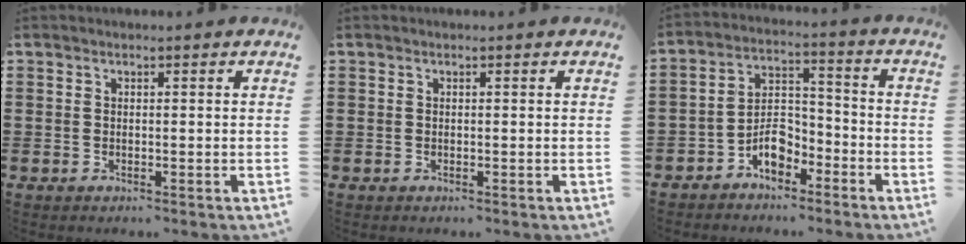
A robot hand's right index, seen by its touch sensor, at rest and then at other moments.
{"total": 0.0}
{"total": 6.1, "force": [-4.1, 3.2, 3.2], "torque": [-0.062, 0.019, -0.077]}